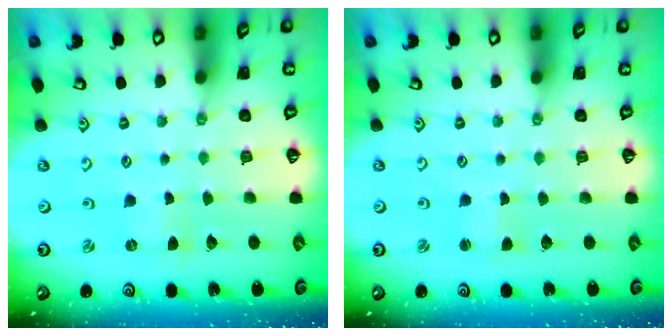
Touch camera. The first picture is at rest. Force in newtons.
{"total": 1.1, "press": 1.0, "slide": 0.3}